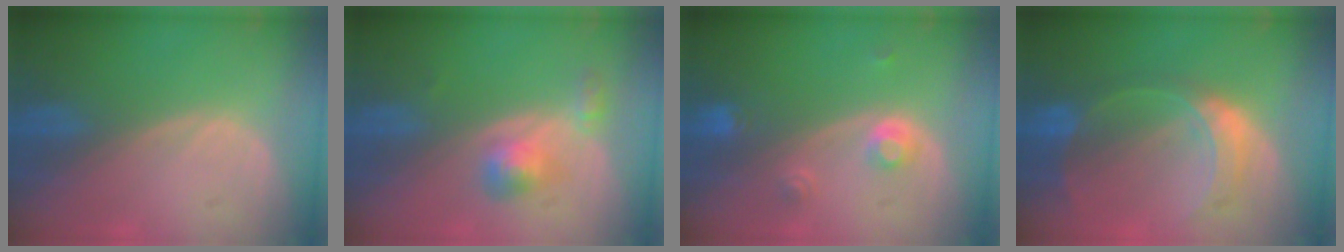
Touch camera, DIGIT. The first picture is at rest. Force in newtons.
{"total": 3.9, "press": 3.7, "slide": 1.4}
{"total": 3.1, "press": 2.8, "slide": 1.2}
{"total": 7.6, "press": 6.6, "slide": 3.8}